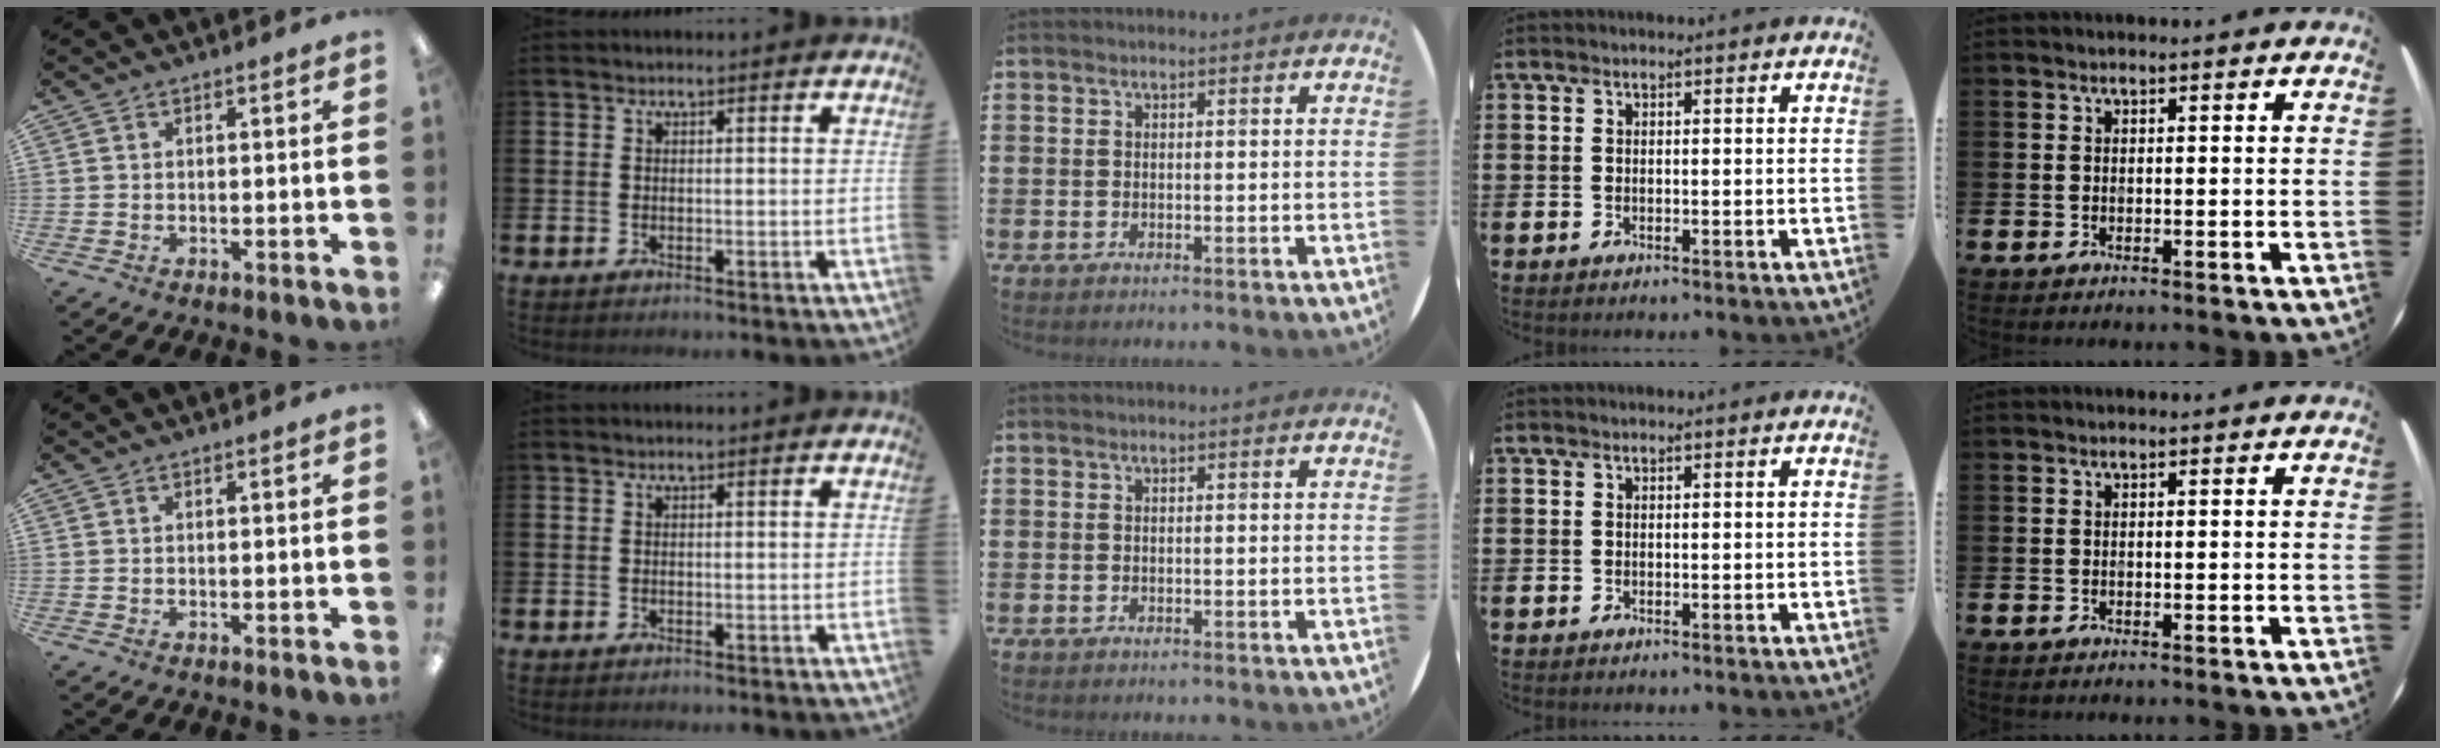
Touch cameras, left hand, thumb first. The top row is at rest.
{}